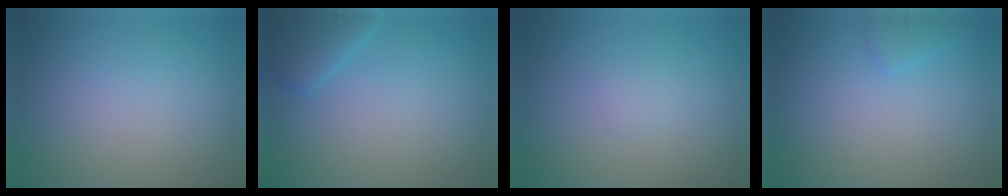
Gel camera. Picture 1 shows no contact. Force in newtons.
{"total": 2.7, "press": 2.7, "slide": 0.2}
{"total": 0.6, "press": 0.6, "slide": 0.0}
{"total": 1.2, "press": 1.2, "slide": 0.1}